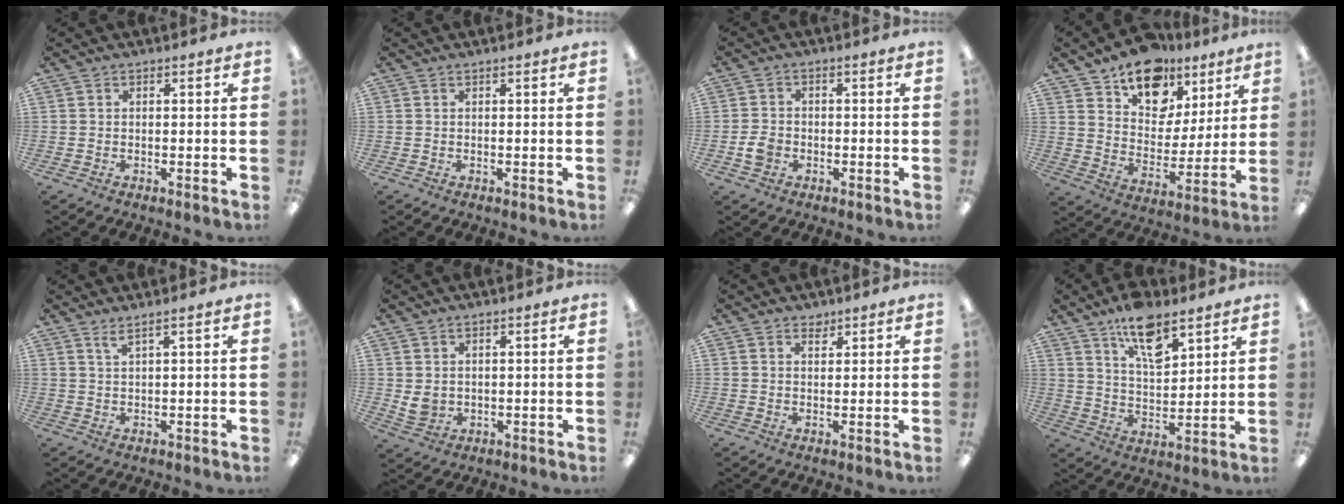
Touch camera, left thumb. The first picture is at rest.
{"total": 0.0}
{"total": 3.8, "force": [-1.5, 3.1, 1.7], "torque": [-0.032, 0.006, -0.027]}
{"total": 15.3, "force": [10.7, 9.7, 5.1], "torque": [-0.077, -0.067, 0.197]}
{"total": 2.2, "force": [1.8, -0.2, 1.3], "torque": [-0.030, -0.002, 0.032]}
{"total": 3.2, "force": [1.4, 2.7, 1.1], "torque": [-0.016, -0.006, 0.028]}
{"total": 2.0, "force": [1.7, 1.0, 0.1], "torque": [0.013, -0.011, 0.029]}
{"total": 11.9, "force": [8.2, 5.2, 6.7], "torque": [-0.105, -0.040, 0.144]}